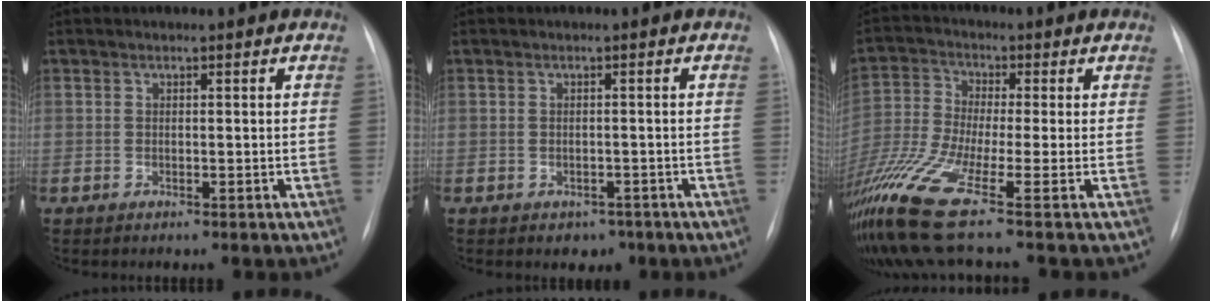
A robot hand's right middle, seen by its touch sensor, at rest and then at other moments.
{"total": 2.2, "force": [-1.3, 1.6, 0.6], "torque": [-0.003, 0.004, -0.009]}
{"total": 17.4, "force": [-9.9, 1.7, 14.1], "torque": [-0.353, -0.042, -0.192]}